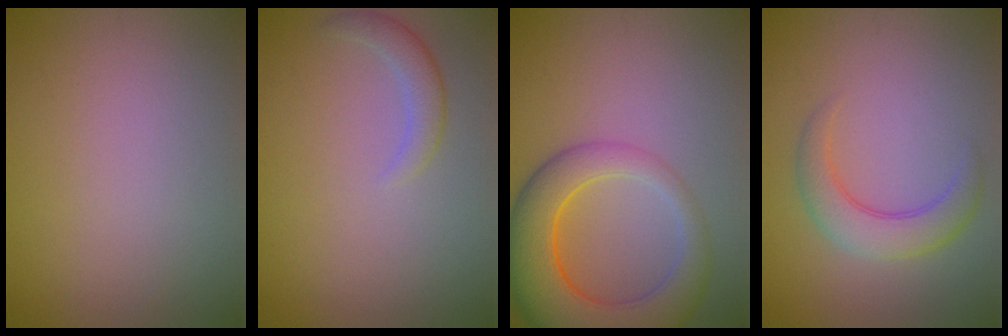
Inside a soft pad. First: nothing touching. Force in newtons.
{"total": 1.8, "press": 1.7, "slide": 0.2}
{"total": 8.1, "press": 8.1, "slide": 0.4}
{"total": 3.6, "press": 3.6, "slide": 0.2}